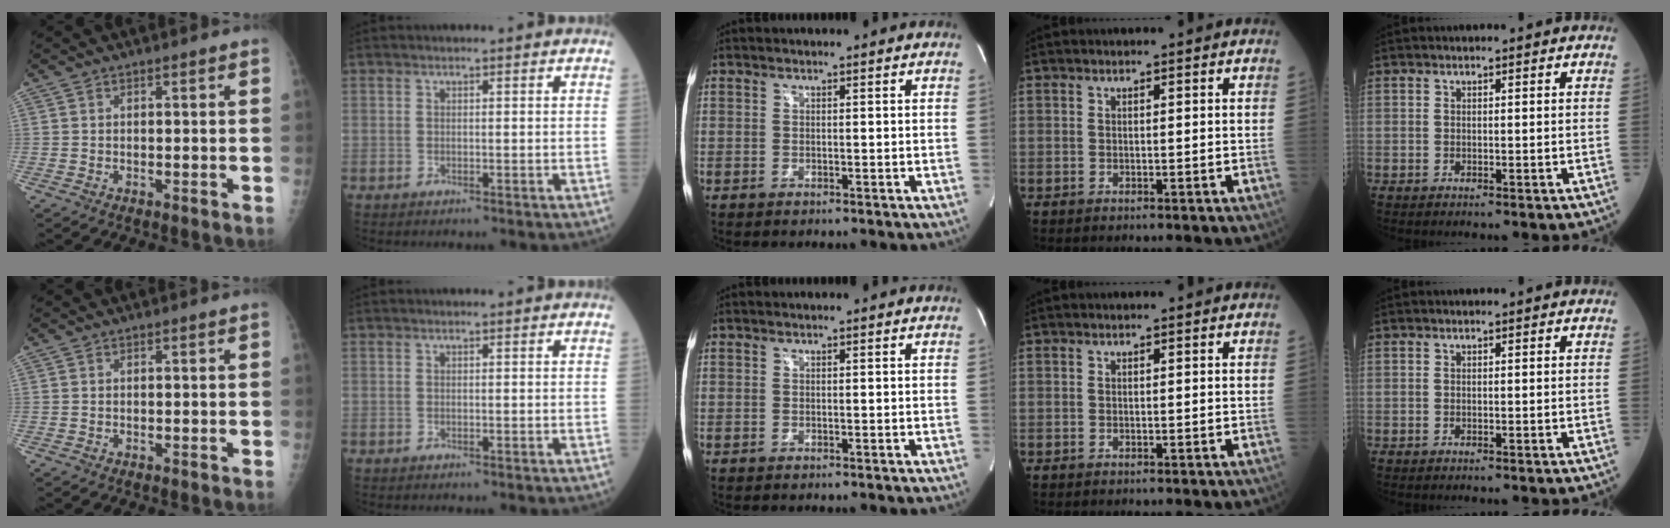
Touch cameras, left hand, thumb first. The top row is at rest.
{}